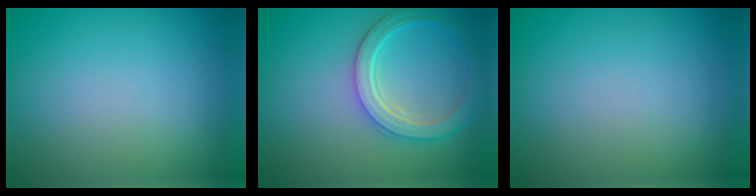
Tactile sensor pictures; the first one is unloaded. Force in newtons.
{"total": 4.4, "press": 3.6, "slide": 2.6}
{"total": 0.0}